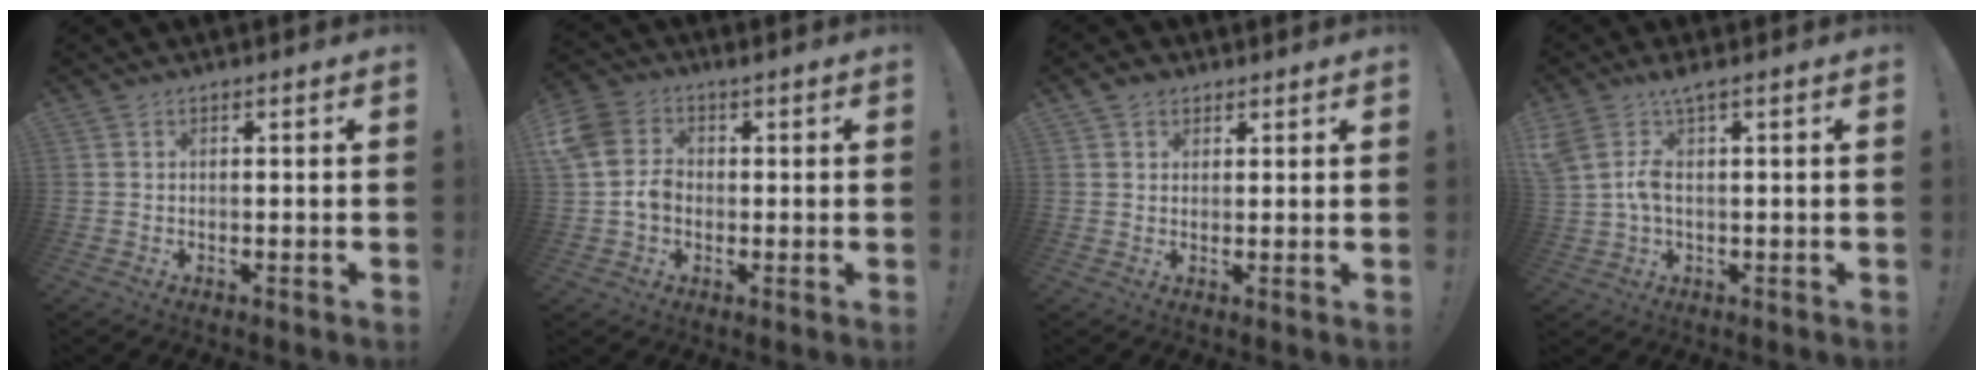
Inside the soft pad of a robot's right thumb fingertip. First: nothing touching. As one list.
[{"total": 8.6, "force": [-0.2, 7.1, 4.9], "torque": [-0.095, 0.006, -0.003]}, {"total": 3.1, "force": [1.9, 2.3, 1.0], "torque": [-0.013, -0.006, 0.035]}, {"total": 6.1, "force": [1.2, 2.2, 5.6], "torque": [-0.107, 0.000, 0.023]}]